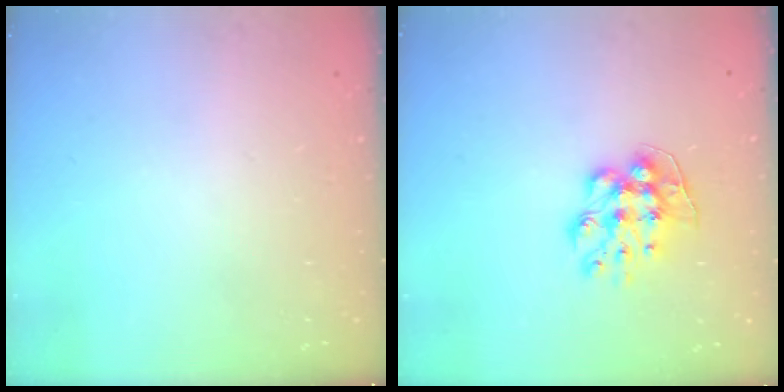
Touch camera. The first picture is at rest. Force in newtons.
{"total": 9.2, "press": 9.2, "slide": 0.1}